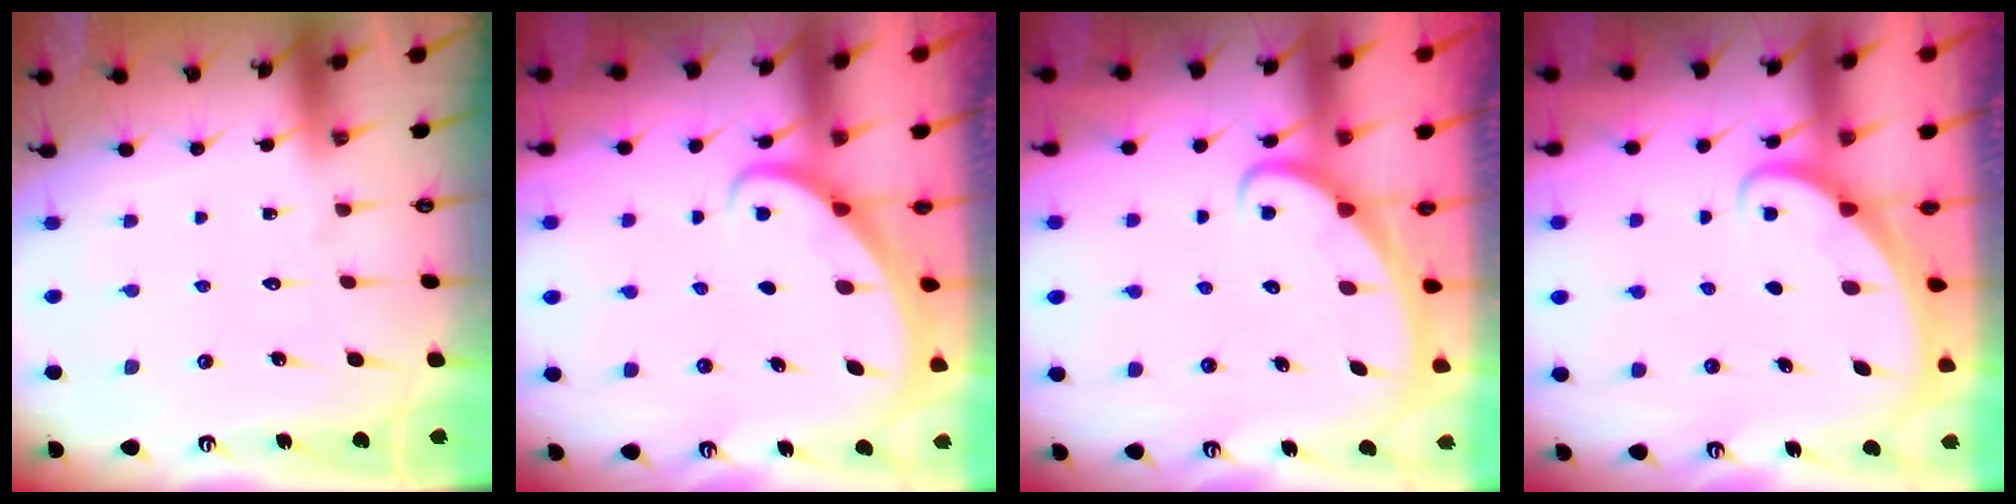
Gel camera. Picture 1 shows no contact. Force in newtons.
{"total": 2.3, "press": 2.3, "slide": 0.1}
{"total": 2.5, "press": 2.5, "slide": 0.3}
{"total": 1.6, "press": 1.6, "slide": 0.1}